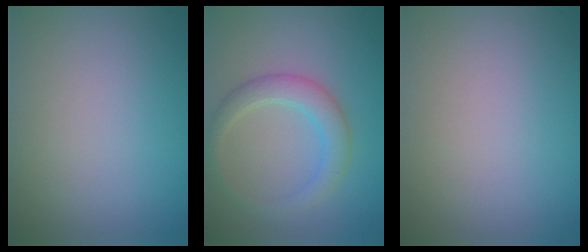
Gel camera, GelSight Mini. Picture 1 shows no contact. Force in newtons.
{"total": 3.0, "press": 3.0, "slide": 0.1}
{"total": 0.0}